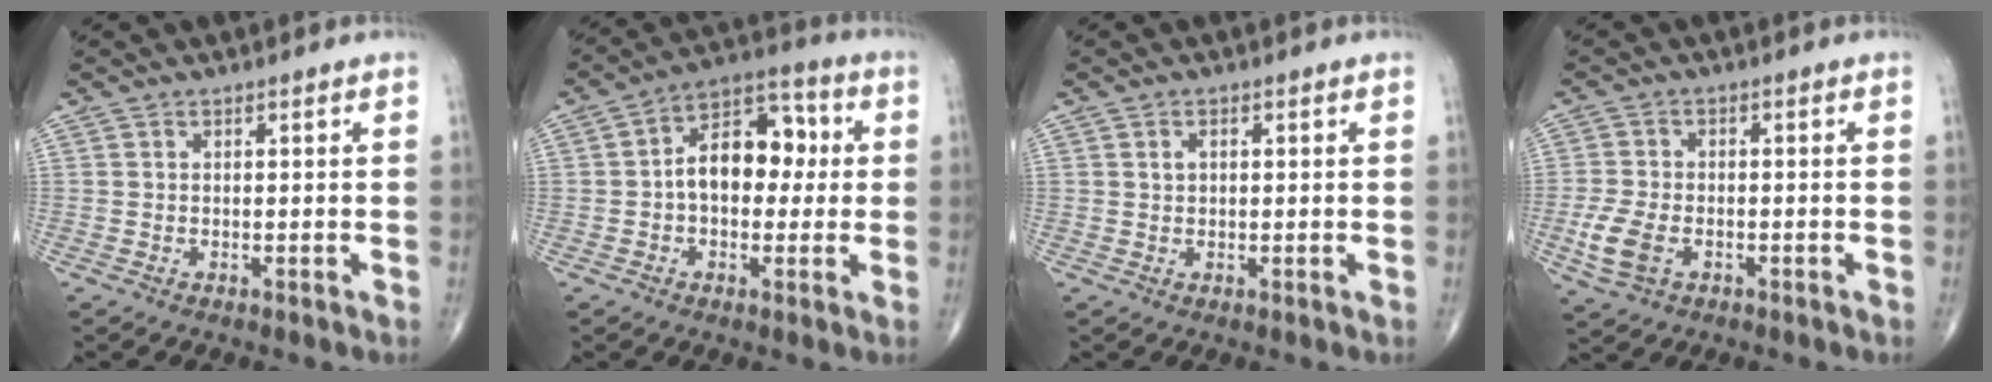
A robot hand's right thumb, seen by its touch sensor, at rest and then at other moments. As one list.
[{"total": 12.7, "force": [0.6, 8.1, 9.7], "torque": [-0.119, 0.036, -0.002]}, {"total": 1.5, "force": [0.4, 1.0, 1.1], "torque": [-0.017, 0.004, 0.008]}, {"total": 6.5, "force": [-2.1, 4.1, 4.6], "torque": [-0.104, 0.005, -0.038]}]